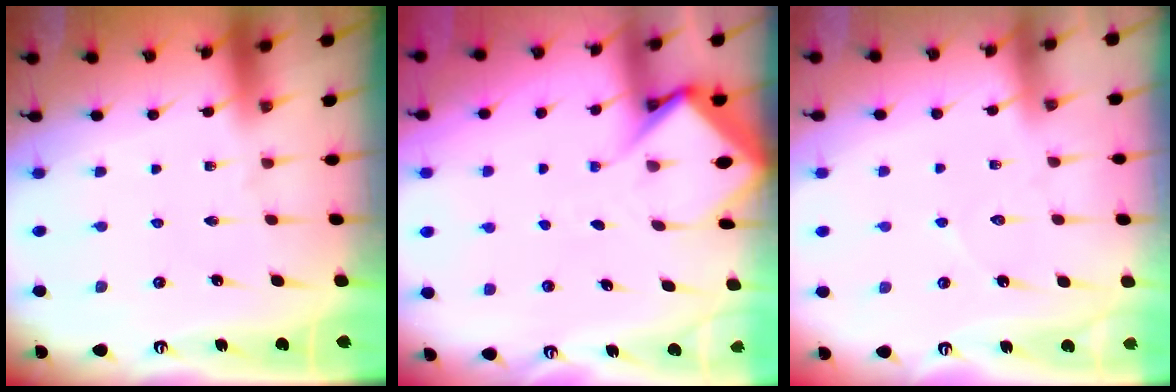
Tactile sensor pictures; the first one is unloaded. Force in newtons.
{"total": 6.0, "press": 5.9, "slide": 0.8}
{"total": 4.4, "press": 4.3, "slide": 0.4}